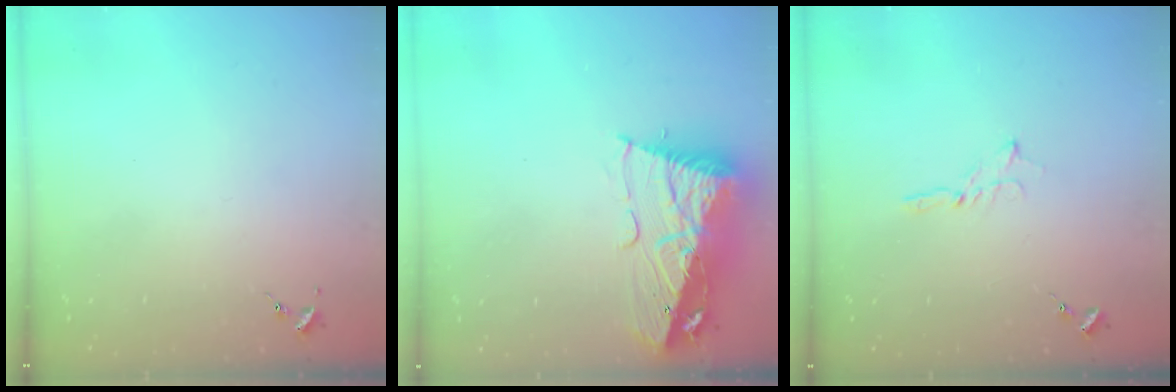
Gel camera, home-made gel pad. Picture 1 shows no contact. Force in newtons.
{"total": 16.3, "press": 16.1, "slide": 2.0}
{"total": 2.0, "press": 2.0, "slide": 0.2}